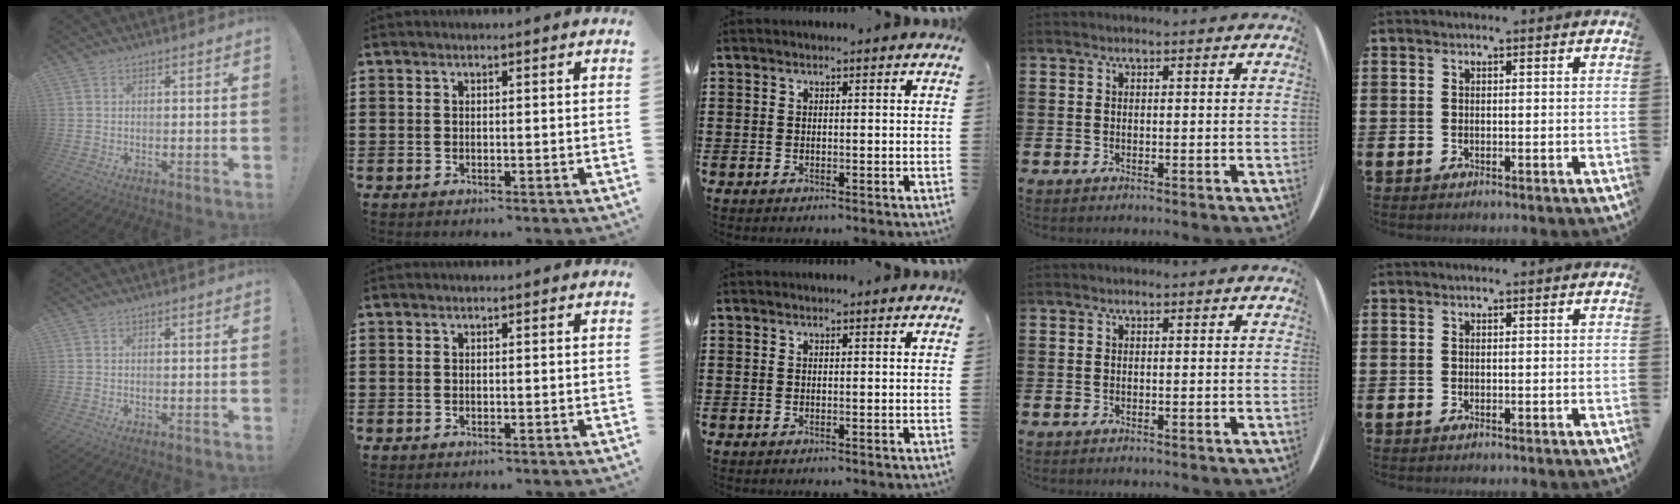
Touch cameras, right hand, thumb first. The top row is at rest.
{}